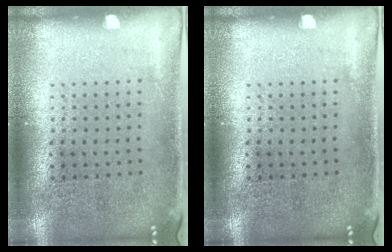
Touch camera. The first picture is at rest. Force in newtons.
{"total": 0.0}